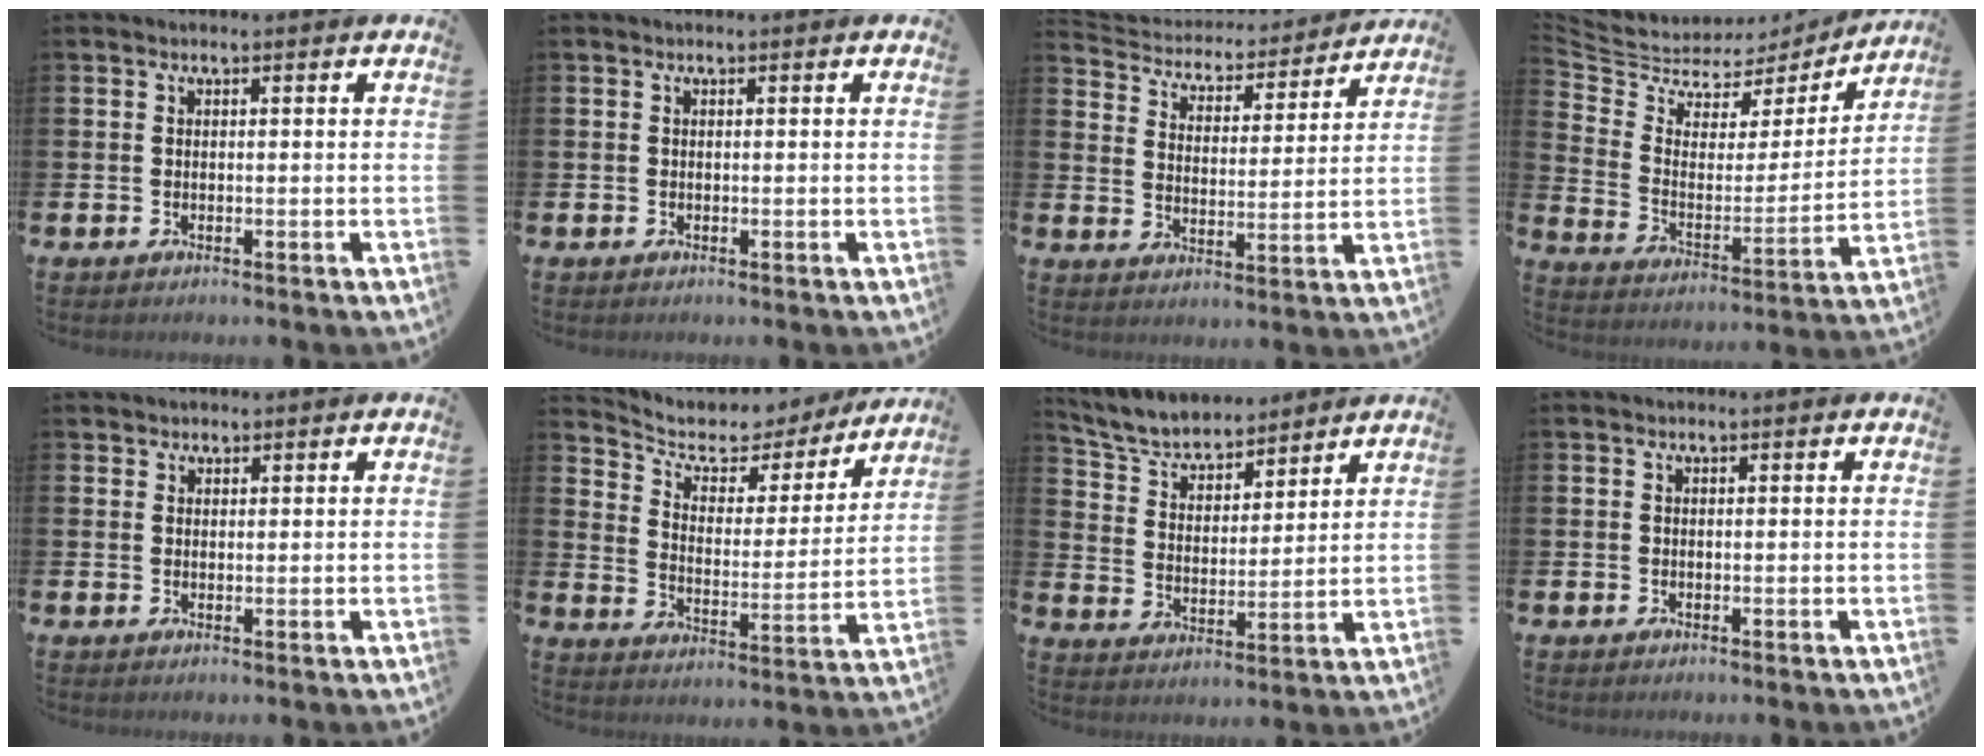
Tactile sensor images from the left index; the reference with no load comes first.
{"total": 0.0}
{"total": 4.6, "force": [4.4, 1.3, 0.1], "torque": [-0.038, -0.041, 0.071]}
{"total": 6.5, "force": [5.6, 3.1, 1.1], "torque": [-0.064, -0.044, 0.094]}
{"total": 1.4, "force": [1.2, 0.7, -0.2], "torque": [0.010, 0.002, 0.021]}
{"total": 5.7, "force": [4.9, 2.6, 1.0], "torque": [-0.050, -0.042, 0.078]}
{"total": 6.1, "force": [5.8, 1.6, 1.1], "torque": [-0.055, -0.037, 0.101]}
{"total": 0.0}